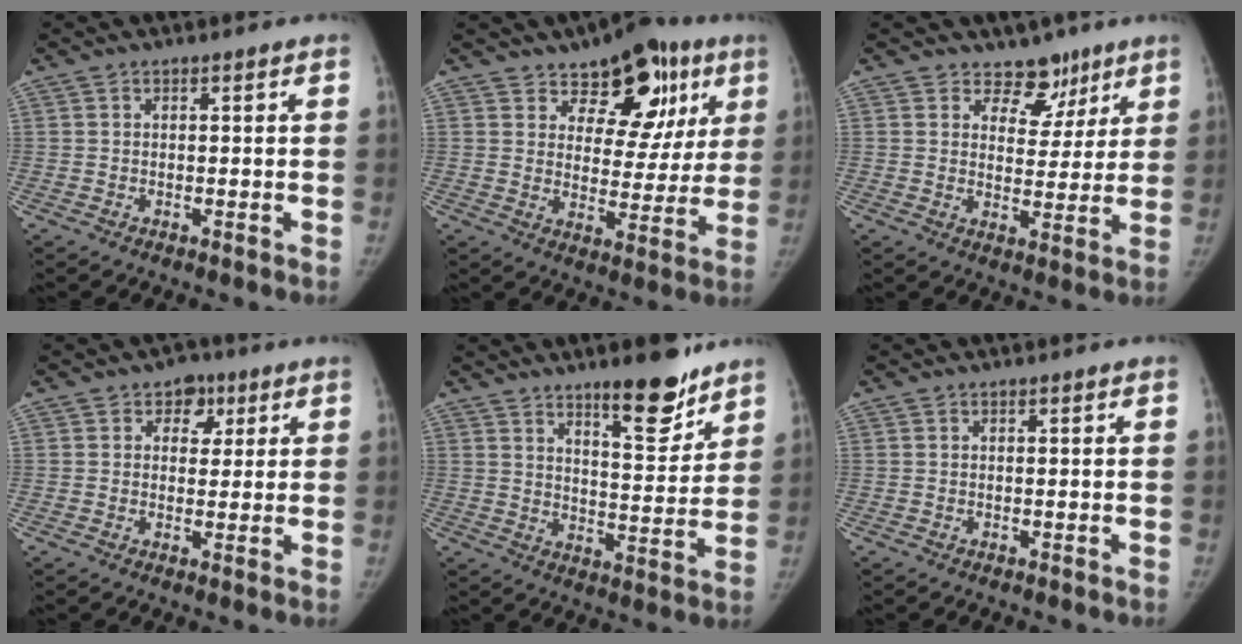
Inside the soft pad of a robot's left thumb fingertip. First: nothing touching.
{"total": 15.7, "force": [8.6, 9.3, 9.3], "torque": [-0.057, -0.030, 0.122]}
{"total": 7.1, "force": [5.0, 4.8, 1.3], "torque": [0.026, -0.029, 0.077]}
{"total": 4.8, "force": [2.1, 3.9, 2.0], "torque": [0.008, -0.003, 0.025]}
{"total": 12.1, "force": [8.9, 3.6, 7.4], "torque": [-0.078, -0.069, 0.139]}
{"total": 0.0}